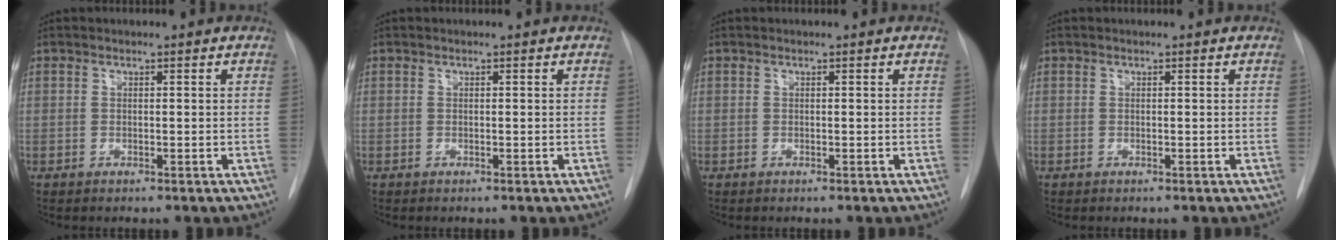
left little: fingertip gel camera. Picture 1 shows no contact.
{"total": 0.0}
{"total": 0.0}
{"total": 0.0}